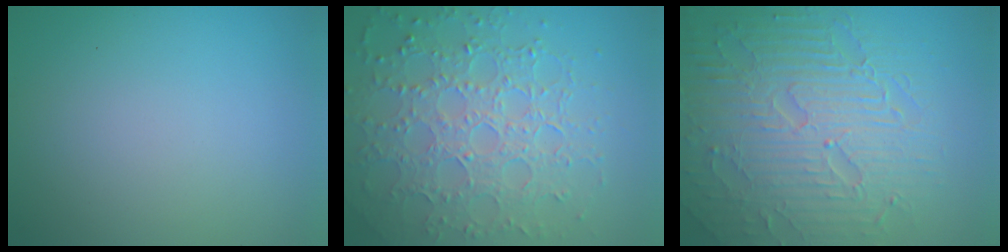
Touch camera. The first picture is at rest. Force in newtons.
{"total": 8.0, "press": 5.6, "slide": 5.7}
{"total": 9.0, "press": 6.2, "slide": 6.6}